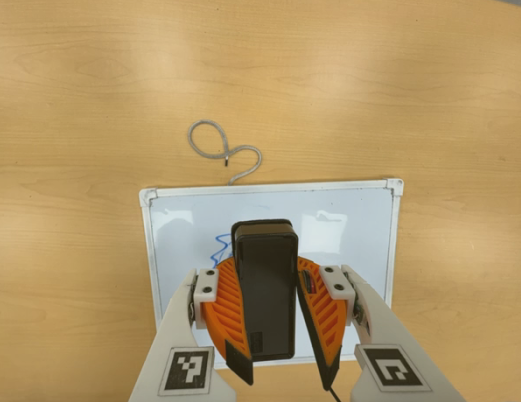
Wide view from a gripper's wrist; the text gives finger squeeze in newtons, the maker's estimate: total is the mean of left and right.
{"total": 11.1, "left": 10.4, "right": 11.8}